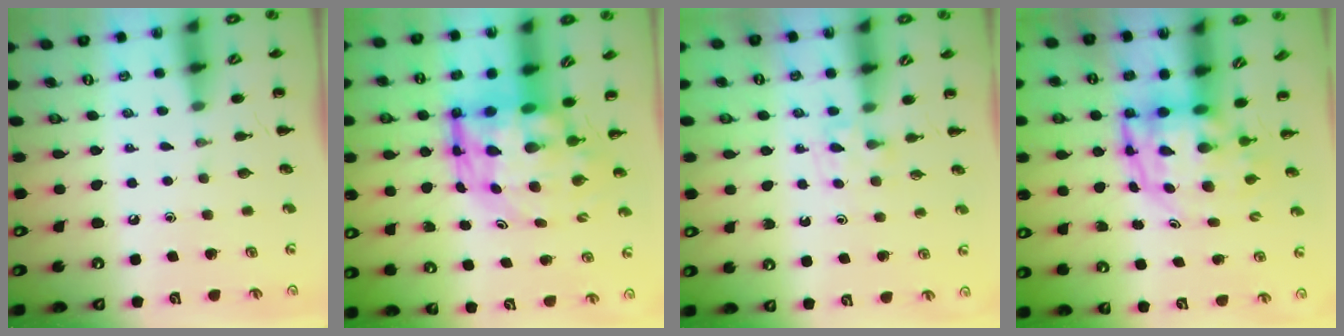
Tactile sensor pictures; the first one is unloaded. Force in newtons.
{"total": 9.5, "press": 9.0, "slide": 2.9}
{"total": 4.8, "press": 4.6, "slide": 1.4}
{"total": 6.2, "press": 6.0, "slide": 1.4}